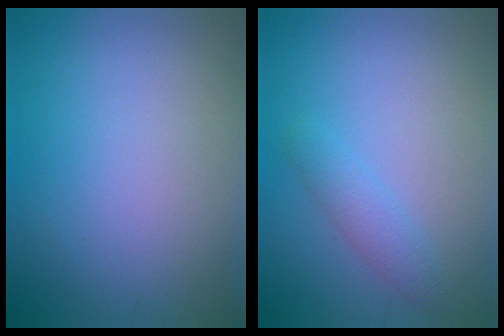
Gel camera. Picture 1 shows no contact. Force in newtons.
{"total": 1.9, "press": 1.9, "slide": 0.1}